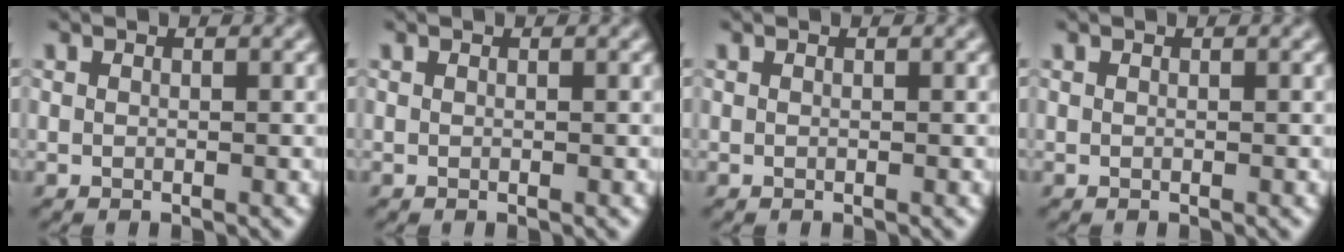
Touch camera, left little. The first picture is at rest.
{"total": 0.0}
{"total": 0.0}
{"total": 0.0}